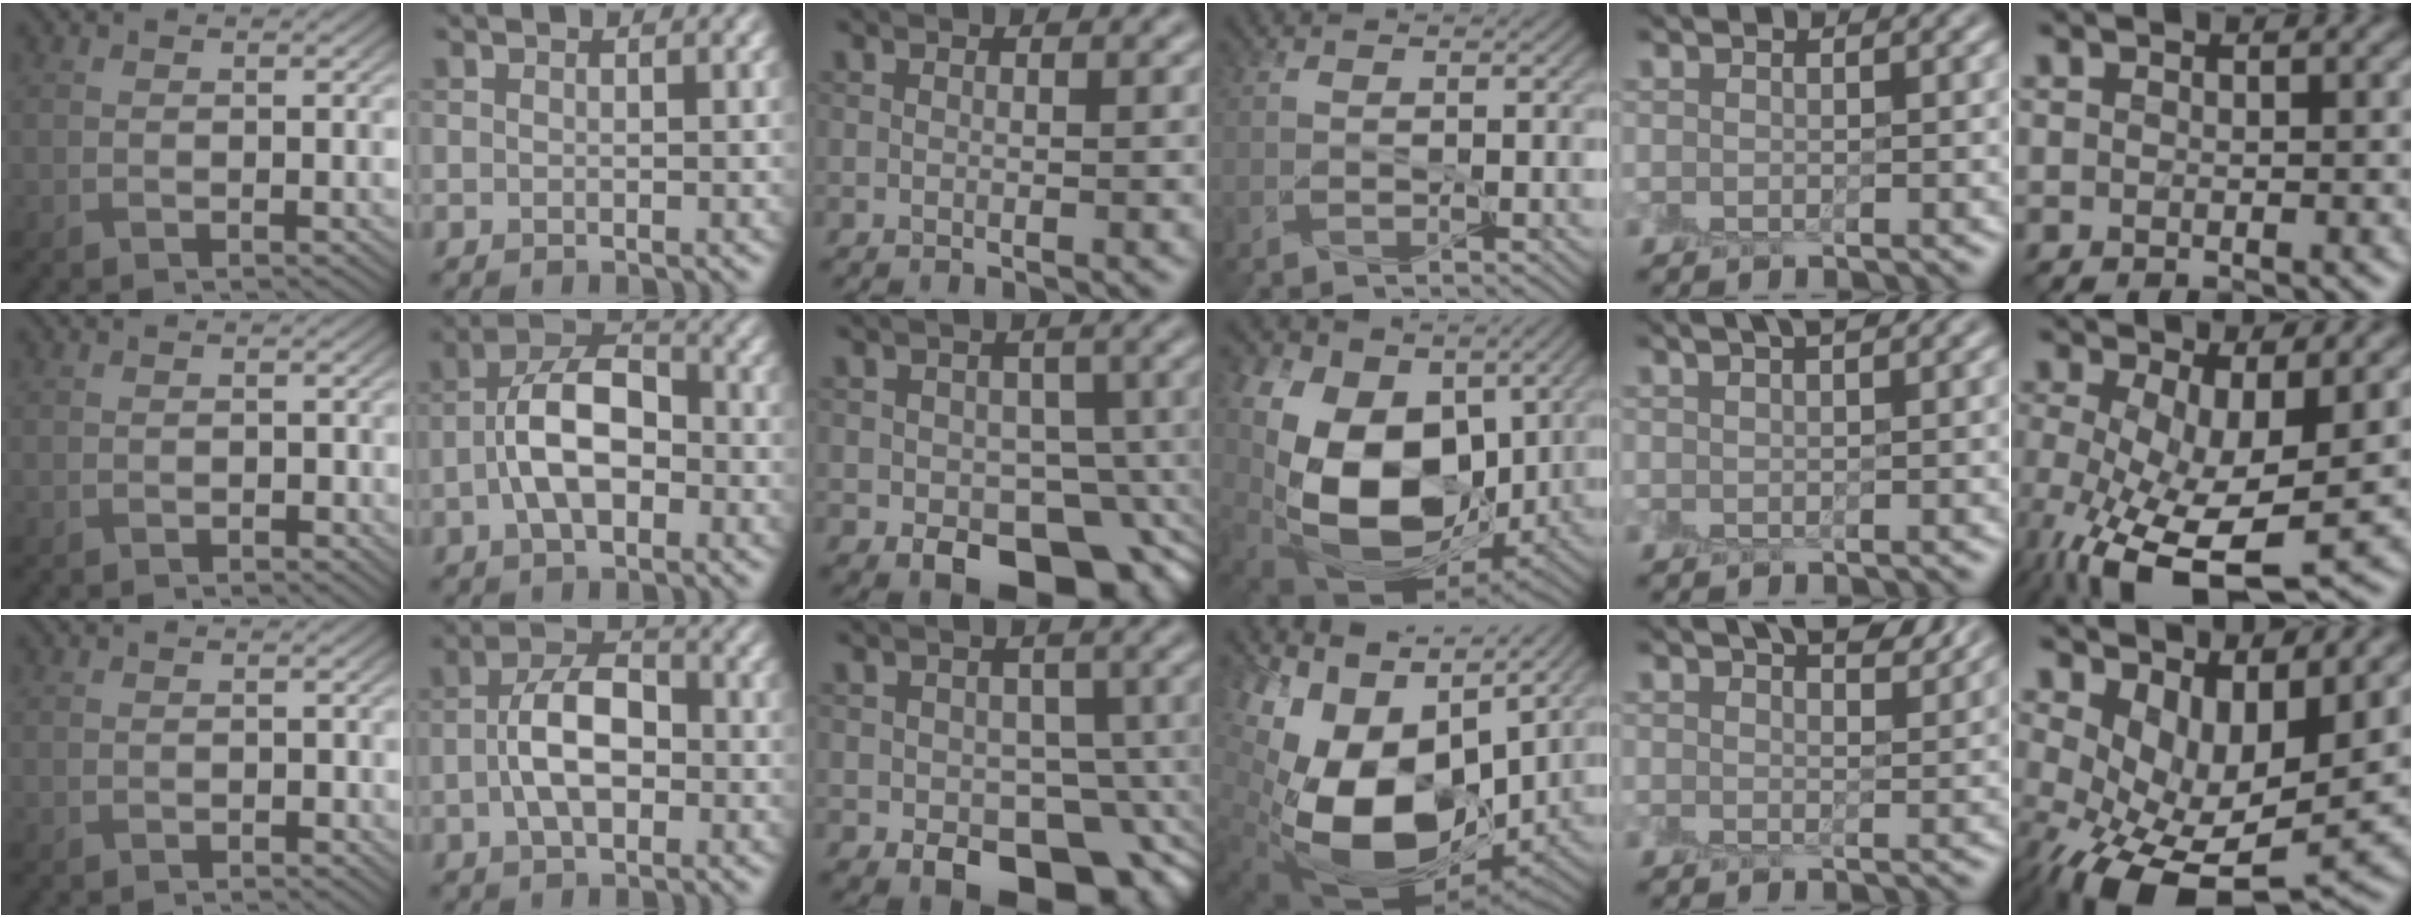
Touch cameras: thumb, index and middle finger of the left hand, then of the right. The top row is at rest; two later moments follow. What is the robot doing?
{"motion": "peel", "object": "lint roller sheet"}